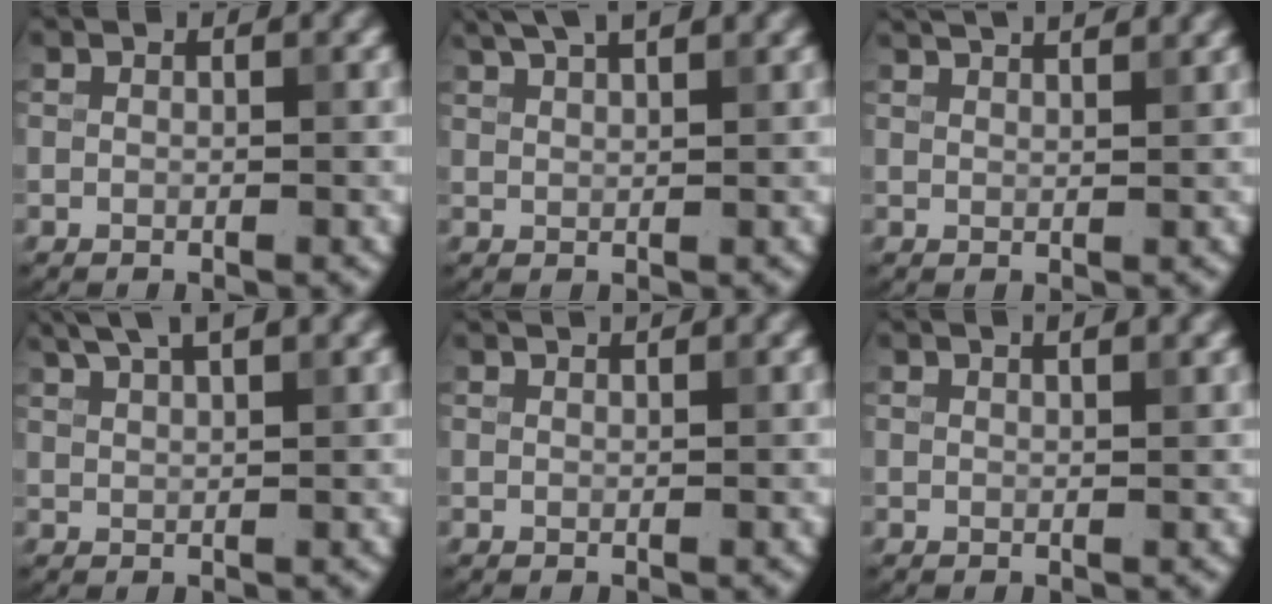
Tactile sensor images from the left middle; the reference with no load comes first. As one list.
[{"total": 4.3, "force": [3.6, 0.6, 2.2], "torque": [-0.046, 0.016, 0.065]}, {"total": 3.7, "force": [3.3, 0.5, 1.5], "torque": [-0.018, 0.017, 0.043]}, {"total": 4.8, "force": [3.8, 0.8, 2.7], "torque": [-0.056, 0.017, 0.070]}, {"total": 1.2, "force": [1.1, -0.1, 0.1], "torque": [-0.009, 0.004, 0.020]}, {"total": 1.3, "force": [1.1, 0.1, 0.7], "torque": [-0.009, 0.005, 0.024]}]